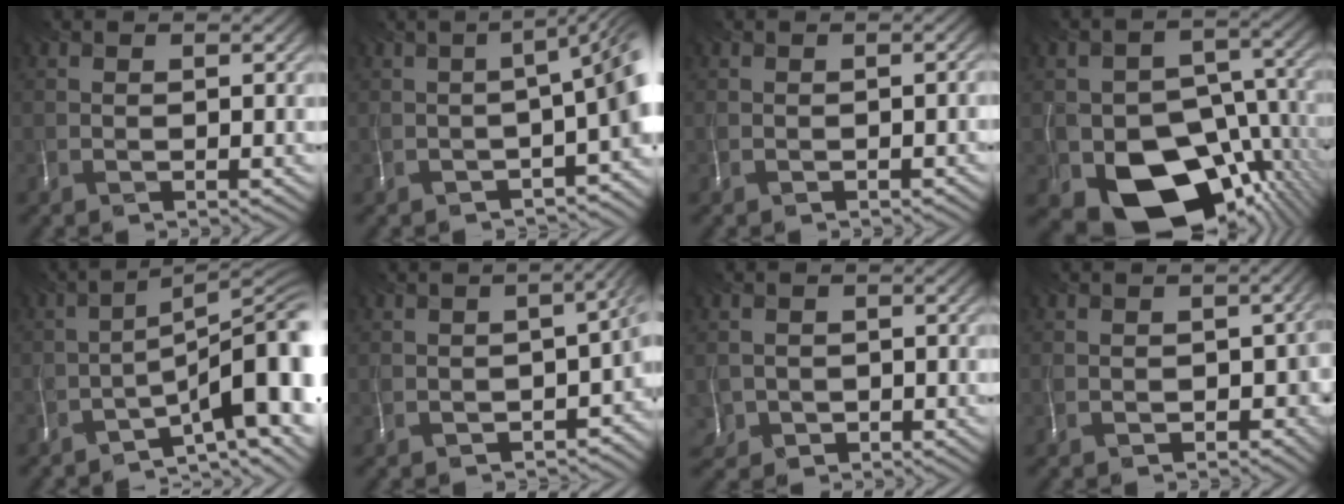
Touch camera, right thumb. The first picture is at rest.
{"total": 7.3, "force": [-2.2, 2.4, 6.5], "torque": [-0.082, -0.012, -0.029]}
{"total": 1.1, "force": [-0.6, 0.4, 0.8], "torque": [-0.011, 0.003, -0.012]}
{"total": 13.7, "force": [-6.5, 9.4, 7.6], "torque": [-0.116, -0.040, -0.102]}
{"total": 12.3, "force": [-7.4, 3.2, 9.4], "torque": [-0.122, 0.000, -0.111]}
{"total": 6.4, "force": [-2.6, 3.2, 4.9], "torque": [-0.068, -0.030, -0.036]}
{"total": 2.0, "force": [-0.5, 1.9, 0.3], "torque": [-0.022, -0.011, -0.010]}
{"total": 4.8, "force": [-2.3, 3.2, 2.7], "torque": [-0.040, -0.021, -0.034]}